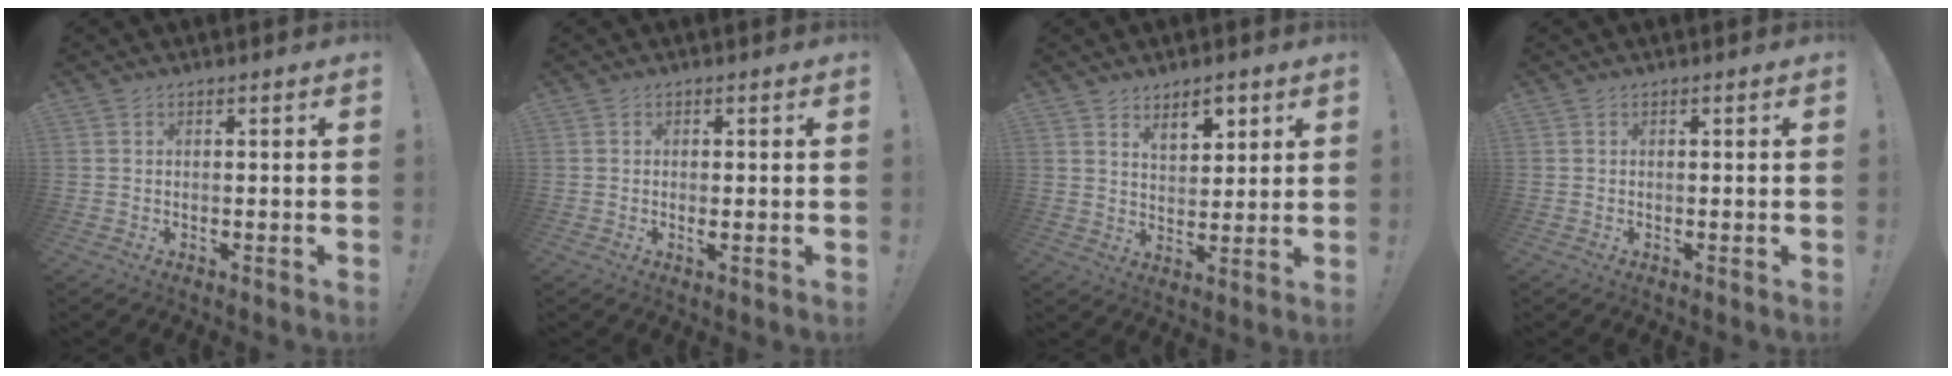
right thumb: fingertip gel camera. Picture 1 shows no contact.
{"total": 1.2, "force": [-0.1, 0.3, 1.1], "torque": [-0.028, 0.002, 0.000]}
{"total": 7.4, "force": [5.2, 3.6, 3.9], "torque": [-0.043, -0.032, 0.091]}
{"total": 0.0}